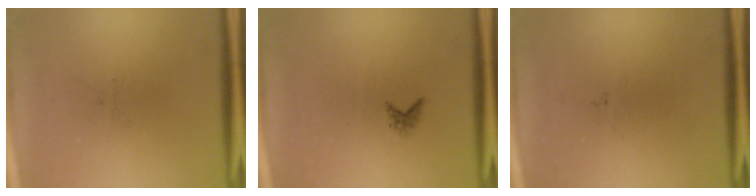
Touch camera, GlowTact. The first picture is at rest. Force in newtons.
{"total": 0.9}
{"total": 0.0}